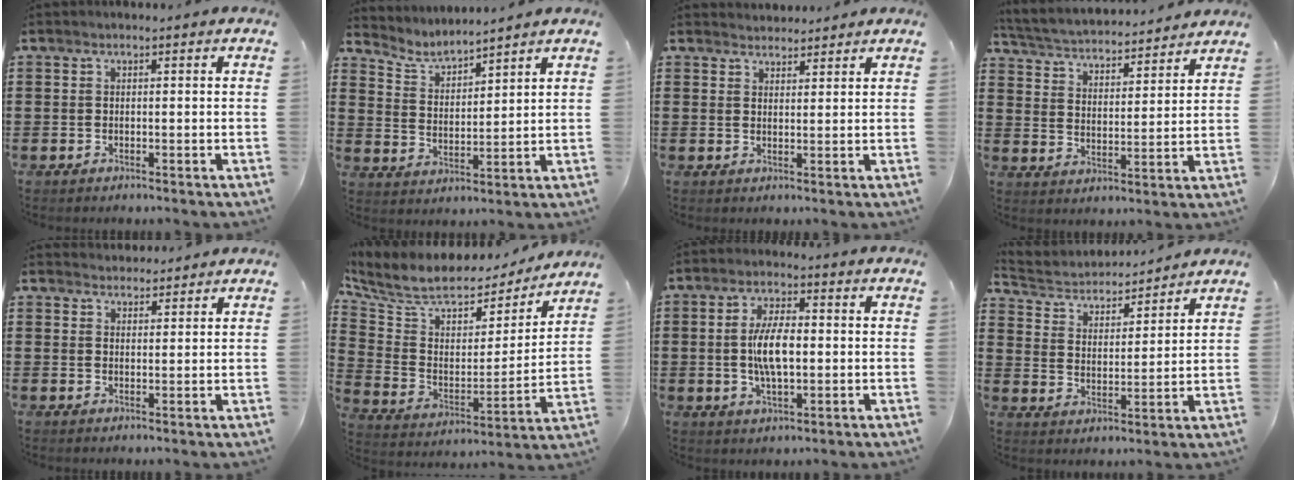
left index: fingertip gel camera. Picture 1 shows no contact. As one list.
[{"total": 3.9, "force": [3.9, 0.4, 0.5], "torque": [-0.030, -0.020, 0.065]}, {"total": 2.3, "force": [2.2, 0.4, -0.3], "torque": [0.000, -0.001, 0.044]}, {"total": 3.5, "force": [3.5, 0.3, 0.3], "torque": [-0.029, -0.030, 0.053]}, {"total": 2.3, "force": [2.2, 0.5, -0.3], "torque": [-0.001, -0.001, 0.043]}, {"total": 8.0, "force": [6.5, 3.5, 3.2], "torque": [-0.090, -0.044, 0.110]}, {"total": 7.2, "force": [-0.2, 2.9, 6.6], "torque": [-0.141, -0.001, -0.011]}, {"total": 4.1, "force": [4.0, 1.1, 0.3], "torque": [-0.034, -0.027, 0.064]}]